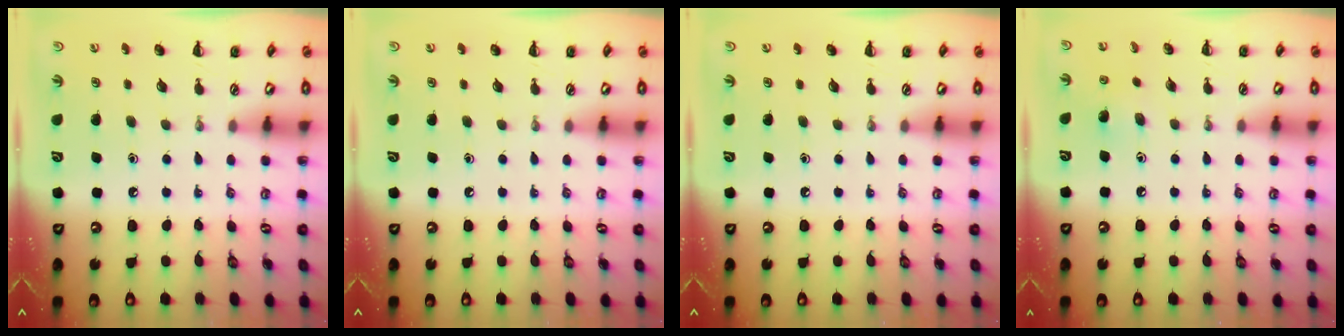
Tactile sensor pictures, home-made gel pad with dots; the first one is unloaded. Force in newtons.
{"total": 0.0}
{"total": 0.0}
{"total": 4.9, "press": 4.7, "slide": 1.2}